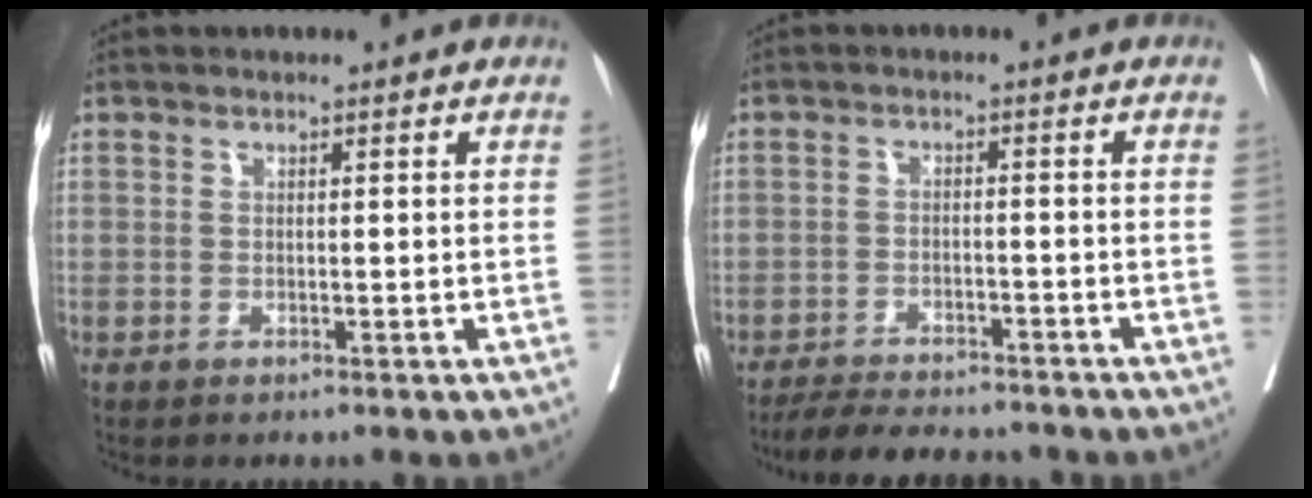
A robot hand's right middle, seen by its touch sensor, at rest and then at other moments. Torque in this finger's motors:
{"motor_torque": [0.60, -0.75, 0.05, 0.03]}